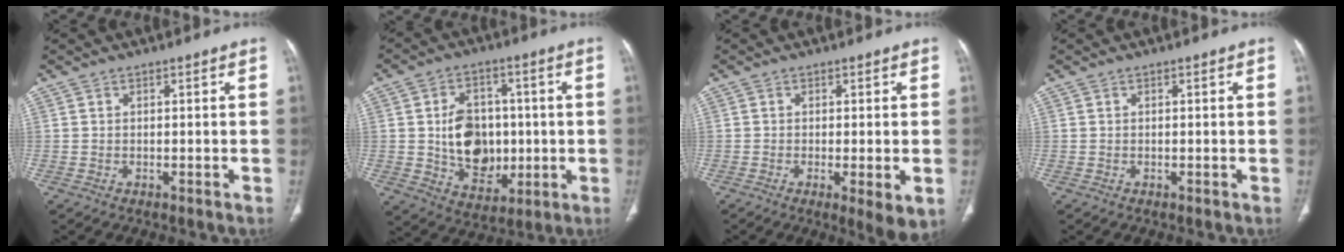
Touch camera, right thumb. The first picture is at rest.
{"total": 13.4, "force": [-0.2, 10.1, 8.8], "torque": [-0.100, 0.003, 0.011]}
{"total": 5.8, "force": [-1.5, 1.3, 5.4], "torque": [-0.087, -0.018, -0.022]}
{"total": 0.0}